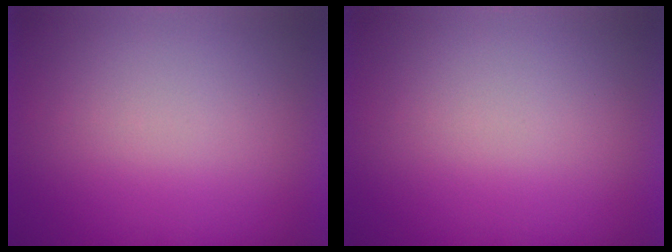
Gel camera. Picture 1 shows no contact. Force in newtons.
{"total": 1.1}